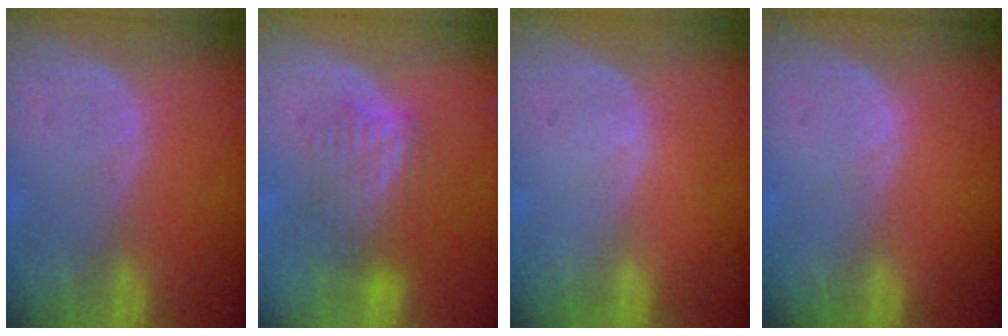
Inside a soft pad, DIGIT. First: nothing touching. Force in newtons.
{"total": 6.1, "press": 6.1, "slide": 0.6}
{"total": 0.0}
{"total": 0.0}